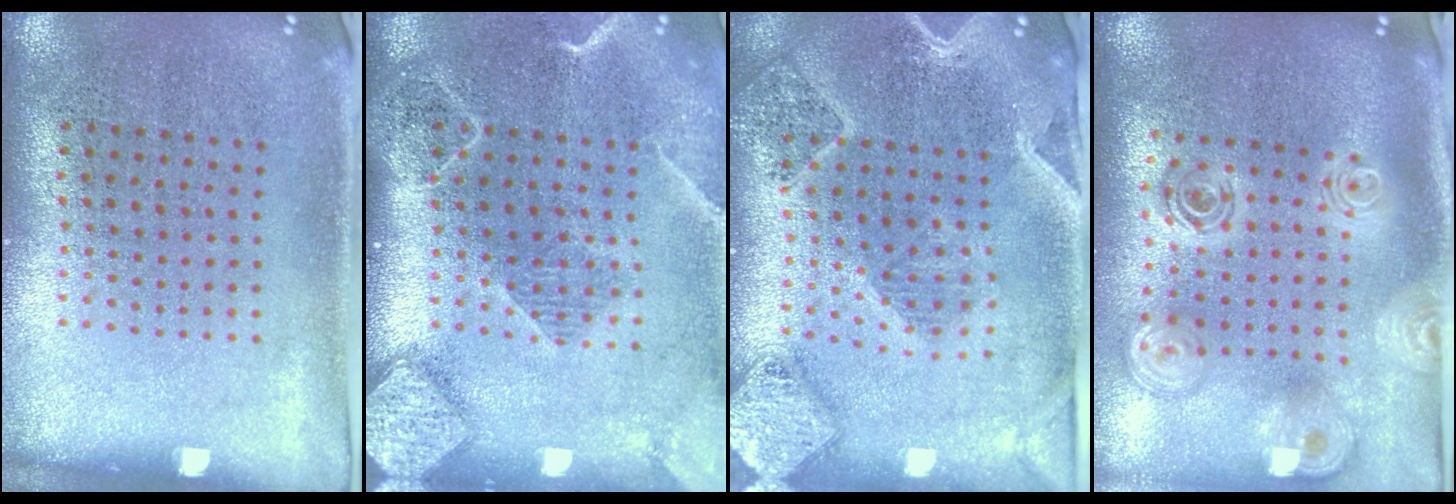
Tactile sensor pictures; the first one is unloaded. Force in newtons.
{"total": 2.4, "press": 2.0, "slide": 1.2}
{"total": 2.9, "press": 2.5, "slide": 1.4}
{"total": 2.6, "press": 1.9, "slide": 1.7}